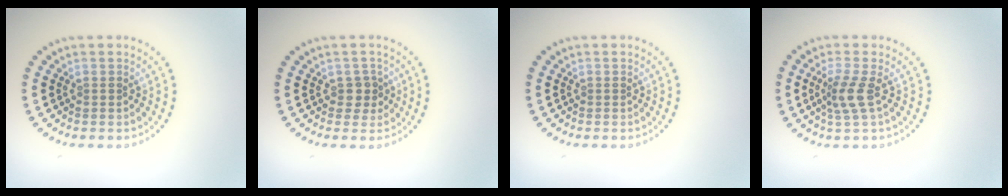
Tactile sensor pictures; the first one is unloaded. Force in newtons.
{"total": 1.6, "press": 1.4, "slide": 0.7}
{"total": 0.0}
{"total": 2.4, "press": 1.8, "slide": 1.6}